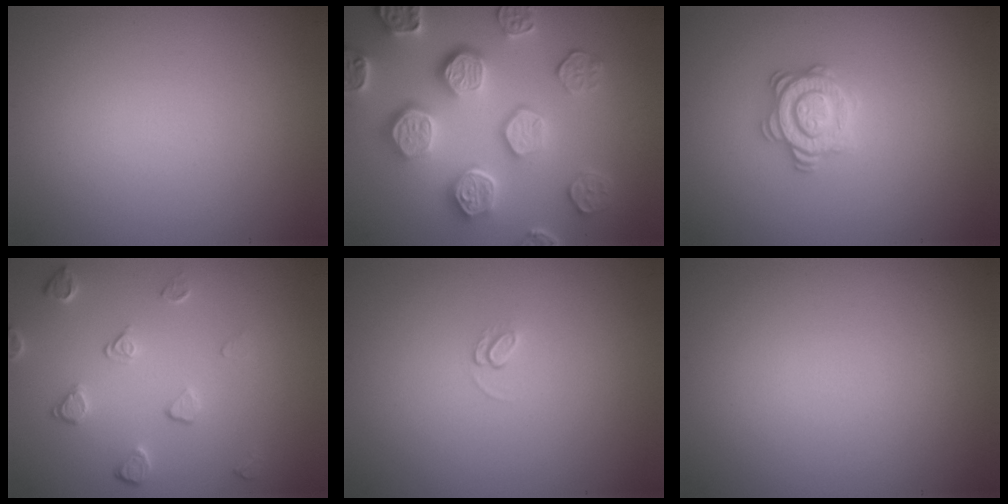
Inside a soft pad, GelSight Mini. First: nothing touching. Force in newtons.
{"total": 7.1, "press": 6.0, "slide": 3.7}
{"total": 2.9, "press": 2.9, "slide": 0.4}
{"total": 2.1, "press": 1.4, "slide": 1.5}
{"total": 0.8, "press": 0.5, "slide": 0.7}
{"total": 0.0}